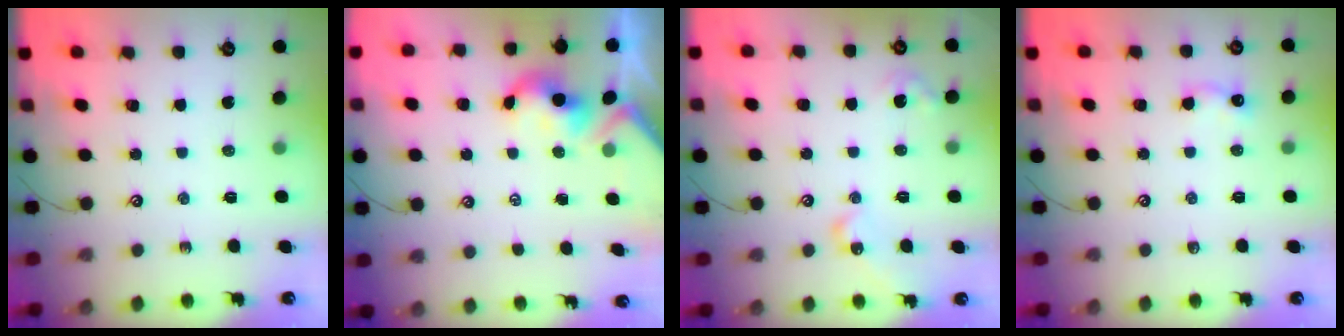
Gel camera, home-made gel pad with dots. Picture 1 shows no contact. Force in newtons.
{"total": 2.0, "press": 1.9, "slide": 0.8}
{"total": 7.3, "press": 7.2, "slide": 0.9}
{"total": 4.7, "press": 4.6, "slide": 0.8}